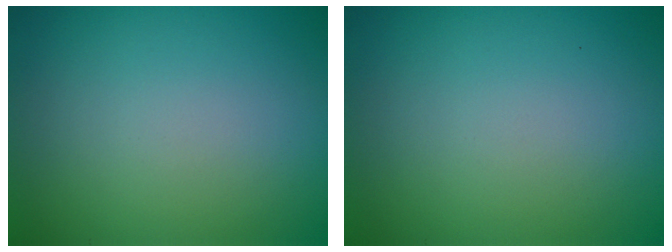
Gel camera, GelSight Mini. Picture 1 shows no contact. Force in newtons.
{"total": 0.0}